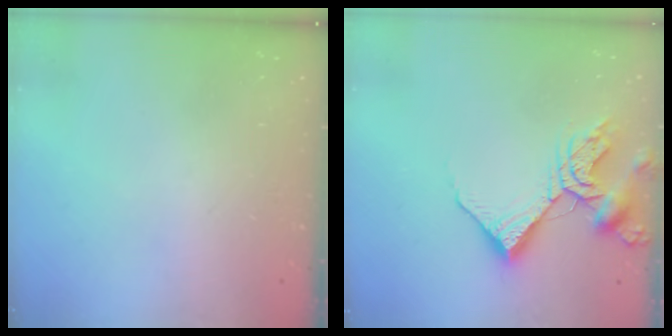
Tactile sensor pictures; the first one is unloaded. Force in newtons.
{"total": 11.9, "press": 11.8, "slide": 1.4}